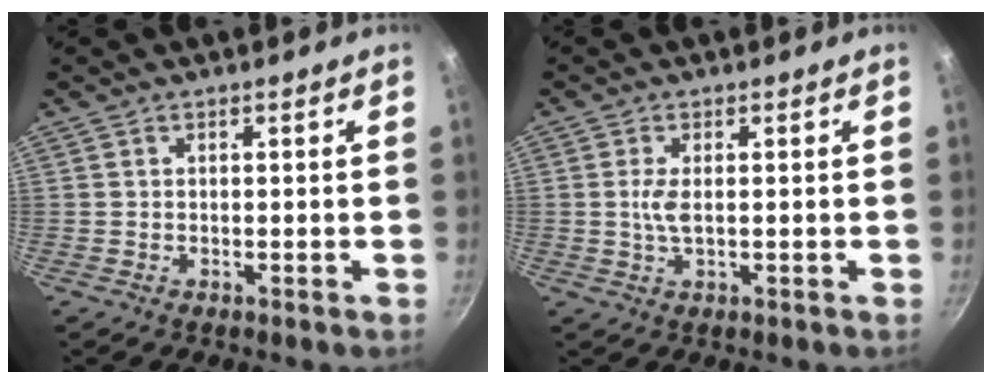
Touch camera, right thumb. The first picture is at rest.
{"total": 2.9, "force": [0.2, 1.0, 2.7], "torque": [-0.061, -0.001, 0.004]}